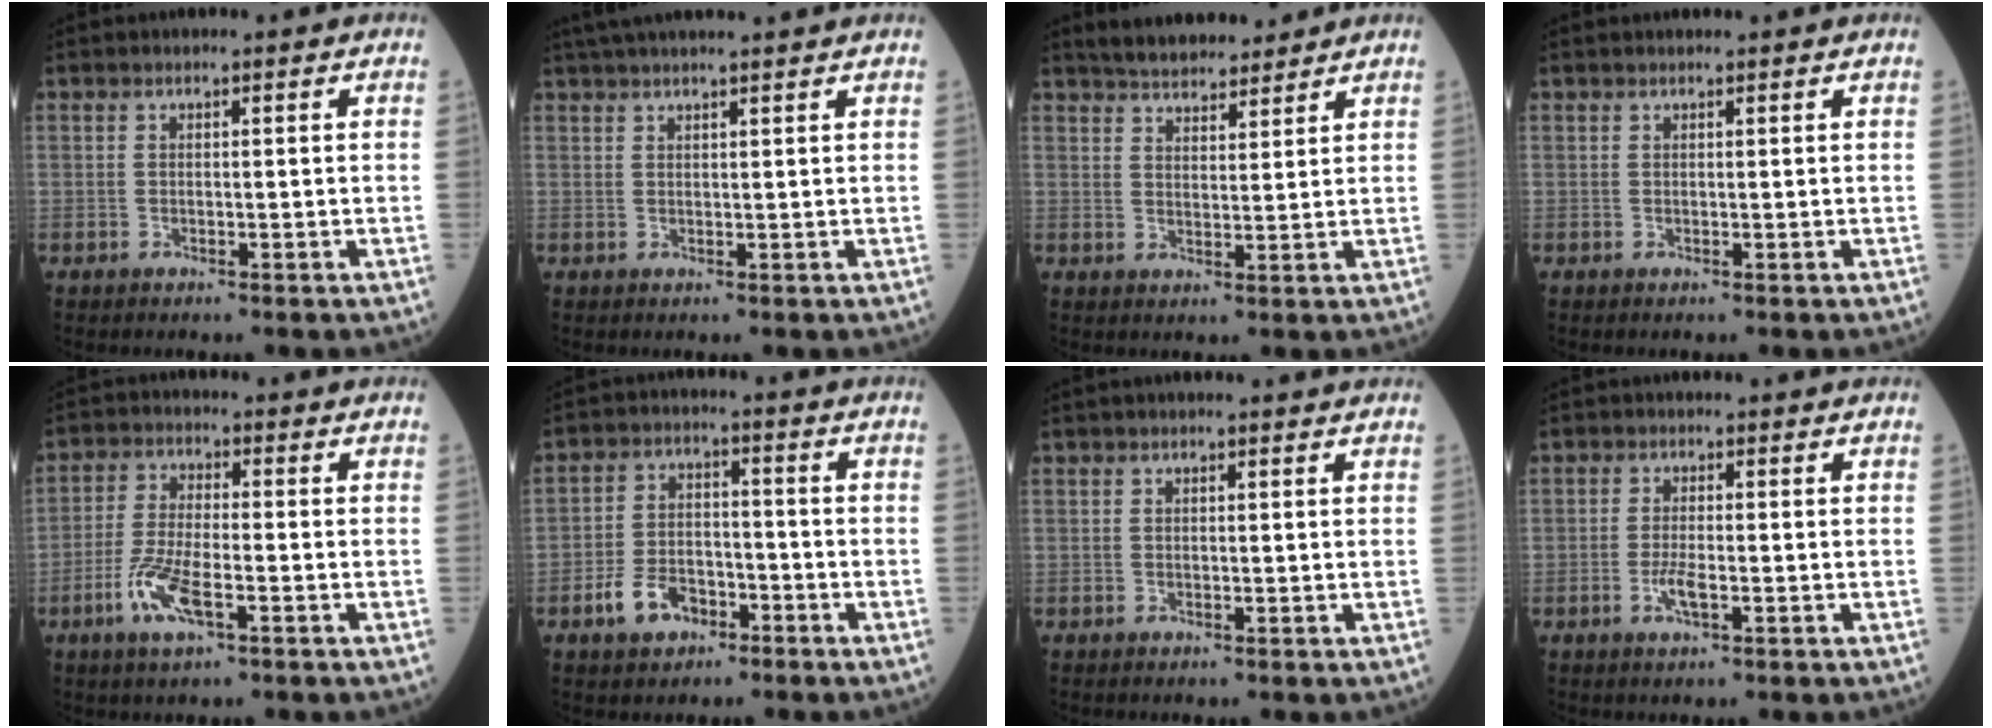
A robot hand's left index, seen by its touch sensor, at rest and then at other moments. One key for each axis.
{"total": 9.3, "fx": 8.2, "fy": -0.1, "fz": 4.5, "tx": -0.070, "ty": 0.035, "tz": 0.114}
{"total": 8.3, "fx": 7.7, "fy": 2.1, "fz": 2.5, "tx": -0.039, "ty": 0.014, "tz": 0.118}
{"total": 1.5, "fx": 1.4, "fy": 0.1, "fz": 0.4, "tx": -0.008, "ty": 0.015, "tz": 0.020}
{"total": 6.8, "fx": -3.1, "fy": 1.6, "fz": 5.8, "tx": -0.130, "ty": -0.011, "tz": -0.063}
{"total": 6.5, "fx": -3.7, "fy": 4.1, "fz": 3.4, "tx": -0.079, "ty": 0.006, "tz": -0.066}
{"total": 1.4, "fx": 1.3, "fy": -0.1, "fz": 0.5, "tx": -0.008, "ty": 0.012, "tz": 0.017}
{"total": 2.4, "fx": -0.9, "fy": 0.5, "fz": 2.1, "tx": -0.049, "ty": -0.006, "tz": -0.020}